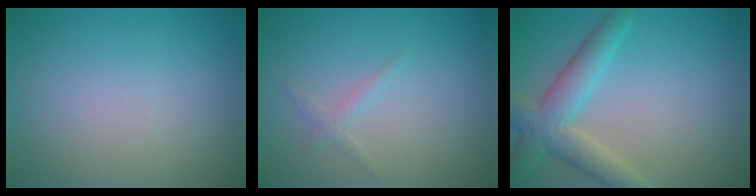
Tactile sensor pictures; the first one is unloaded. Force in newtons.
{"total": 1.0, "press": 1.0, "slide": 0.0}
{"total": 4.9, "press": 4.9, "slide": 0.5}